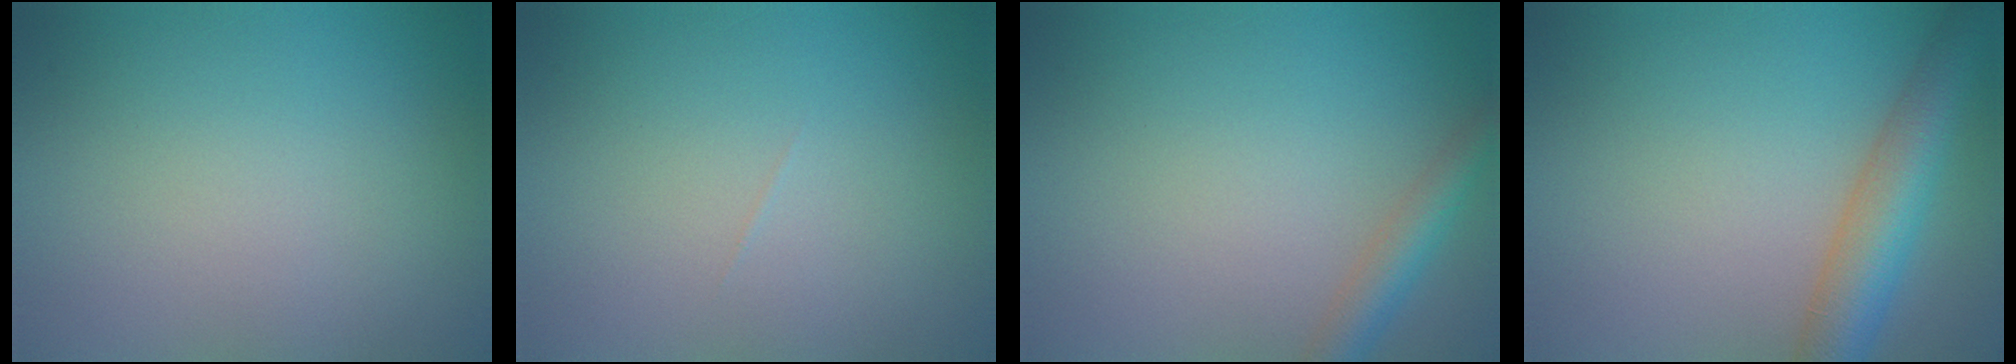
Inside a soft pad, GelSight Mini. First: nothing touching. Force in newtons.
{"total": 0.0}
{"total": 2.8, "press": 2.8, "slide": 0.1}
{"total": 5.9, "press": 5.9, "slide": 0.2}